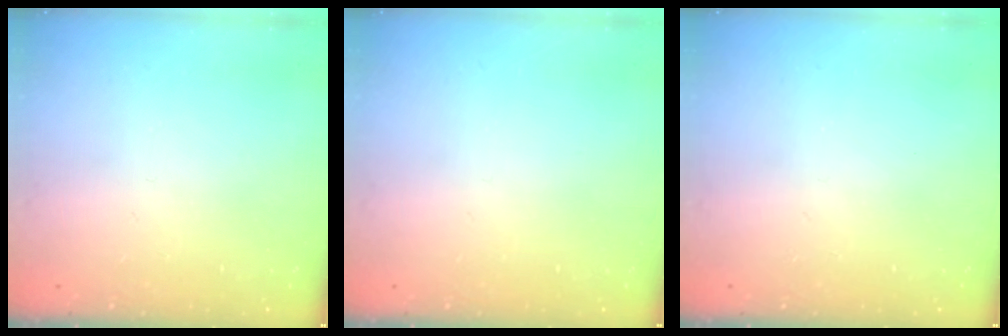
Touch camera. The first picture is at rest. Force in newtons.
{"total": 0.0}
{"total": 0.0}